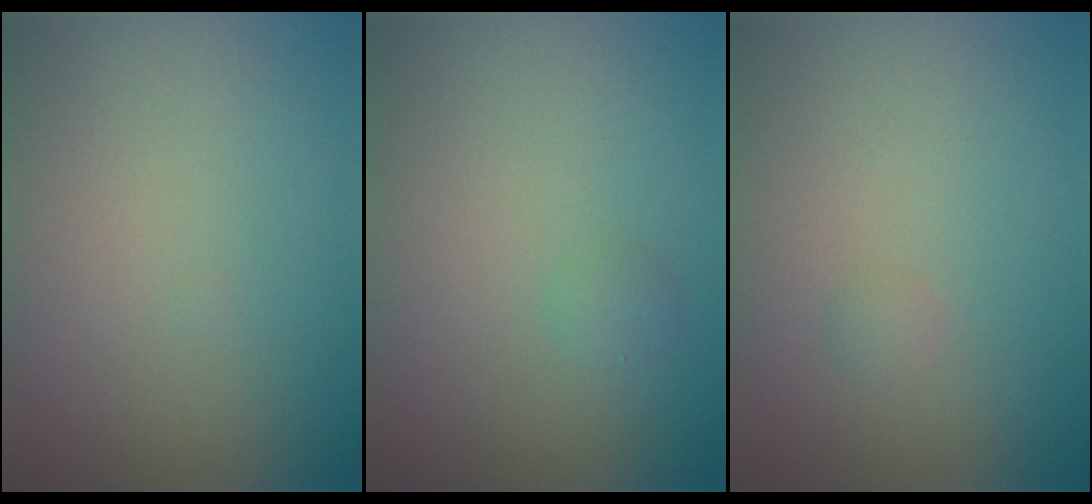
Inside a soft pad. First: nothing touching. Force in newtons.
{"total": 0.8, "press": 0.8, "slide": 0.1}
{"total": 0.5, "press": 0.5, "slide": 0.0}